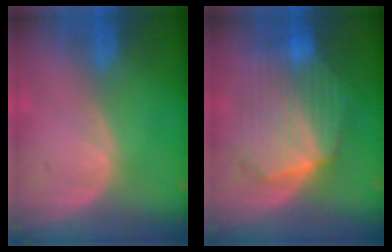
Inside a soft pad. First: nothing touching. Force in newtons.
{"total": 10.3, "press": 10.3, "slide": 0.9}